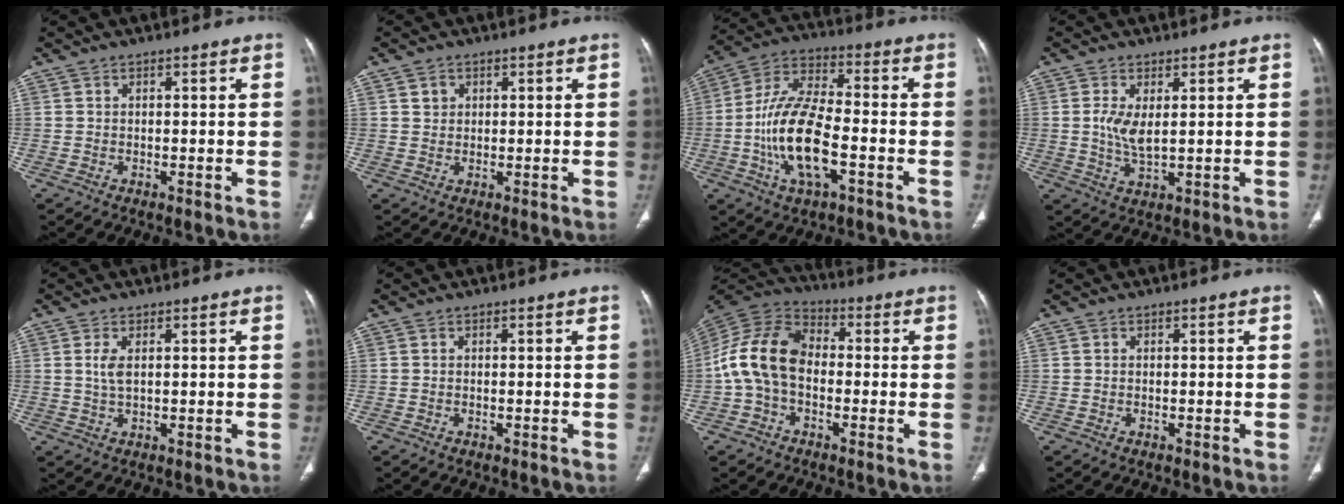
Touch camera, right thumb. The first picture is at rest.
{"total": 1.9, "force": [0.9, 1.6, 0.5], "torque": [0.000, -0.005, 0.015]}
{"total": 15.8, "force": [-4.4, 6.8, 13.5], "torque": [-0.266, 0.028, -0.081]}
{"total": 4.8, "force": [0.9, 1.9, 4.3], "torque": [-0.092, -0.017, 0.022]}
{"total": 2.9, "force": [0.7, 1.3, 2.6], "torque": [-0.058, -0.001, 0.018]}
{"total": 0.0}
{"total": 13.2, "force": [-1.5, 9.0, 9.5], "torque": [-0.181, 0.036, -0.040]}
{"total": 0.0}